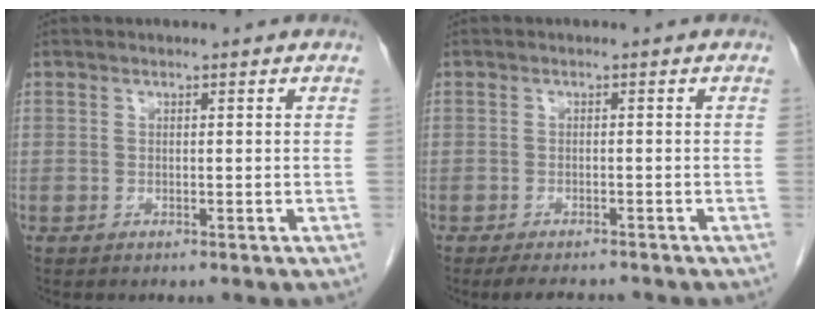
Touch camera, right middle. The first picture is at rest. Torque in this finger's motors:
{"motor_torque": [-0.02, 0.03, 0.00, 0.00]}